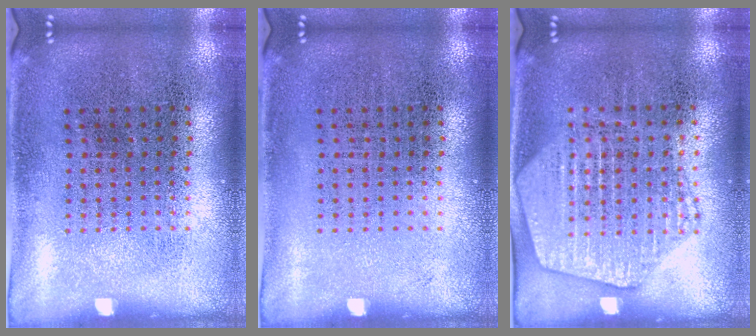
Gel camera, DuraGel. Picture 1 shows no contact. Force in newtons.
{"total": 0.0}
{"total": 1.9, "press": 1.8, "slide": 0.5}